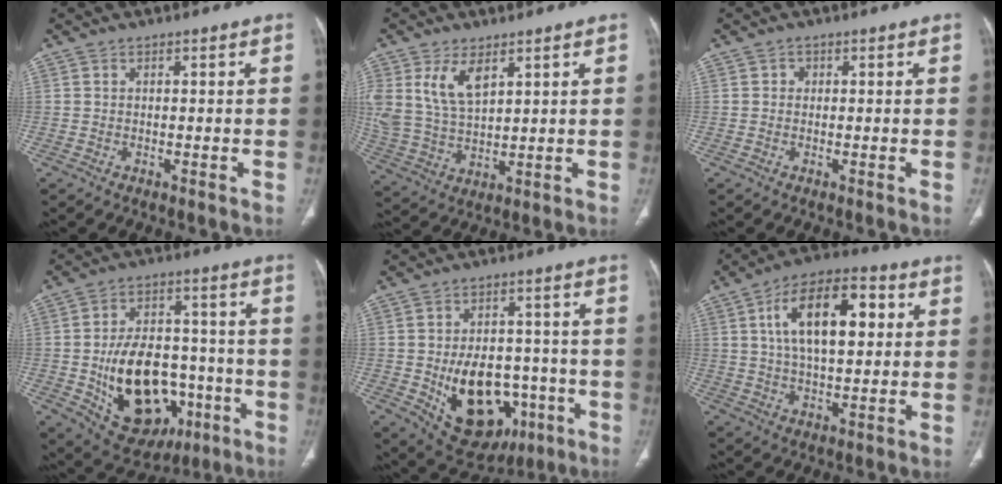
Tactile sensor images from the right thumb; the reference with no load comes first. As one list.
[{"total": 10.1, "force": [4.8, 5.4, 7.1], "torque": [-0.138, -0.015, 0.107]}, {"total": 1.0, "force": [0.1, 0.9, 0.3], "torque": [0.002, 0.003, 0.000]}, {"total": 21.9, "force": [-5.8, 14.2, 15.6], "torque": [-0.214, 0.030, -0.063]}, {"total": 18.4, "force": [-5.3, 12.2, 12.8], "torque": [-0.156, 0.021, -0.054]}, {"total": 16.5, "force": [4.3, 8.0, 13.8], "torque": [-0.213, 0.011, 0.068]}]